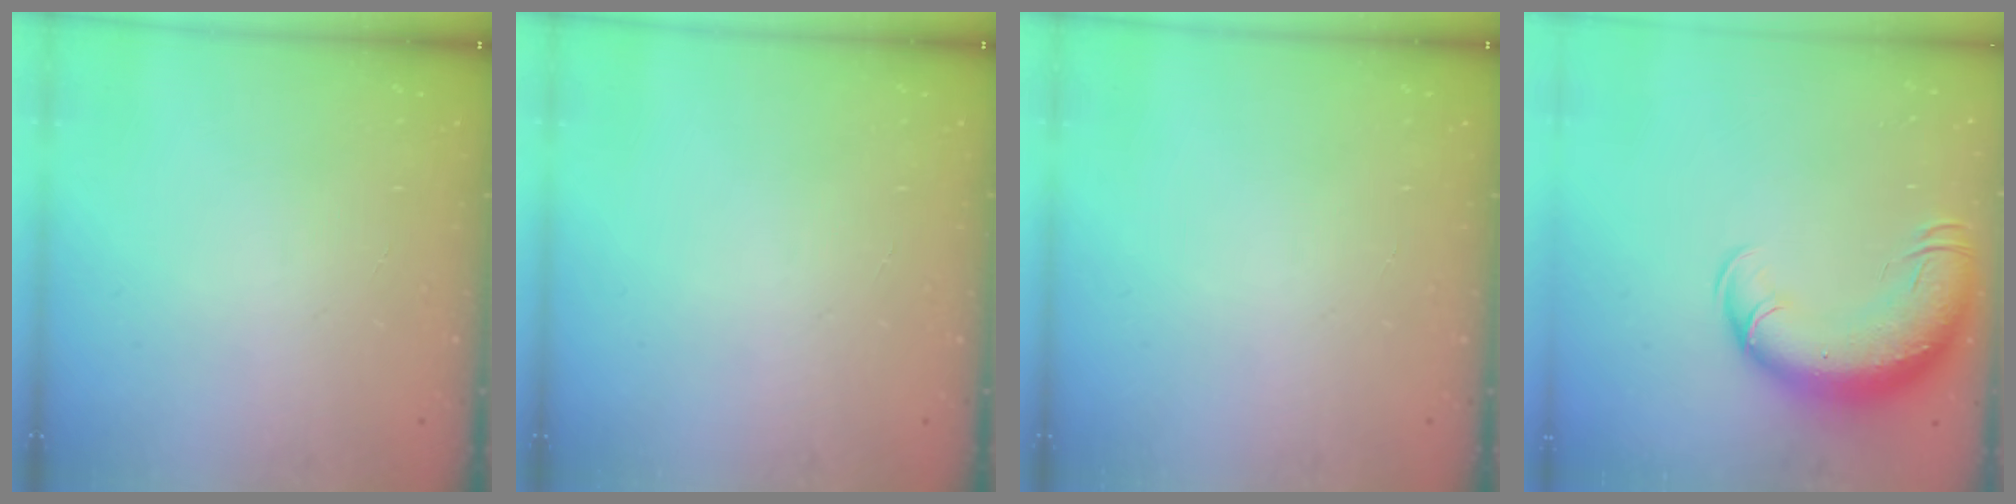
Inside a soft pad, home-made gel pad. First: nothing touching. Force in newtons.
{"total": 0.0}
{"total": 0.0}
{"total": 15.1, "press": 14.7, "slide": 3.6}